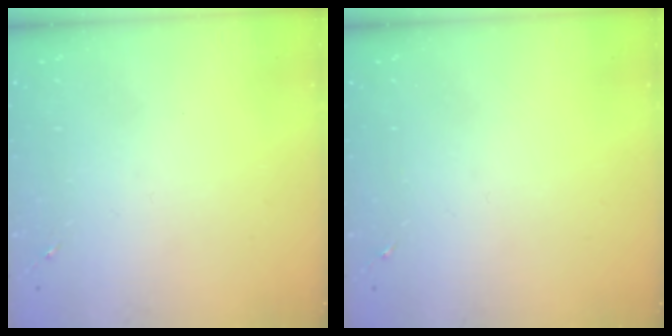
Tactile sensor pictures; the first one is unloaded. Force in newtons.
{"total": 0.0}